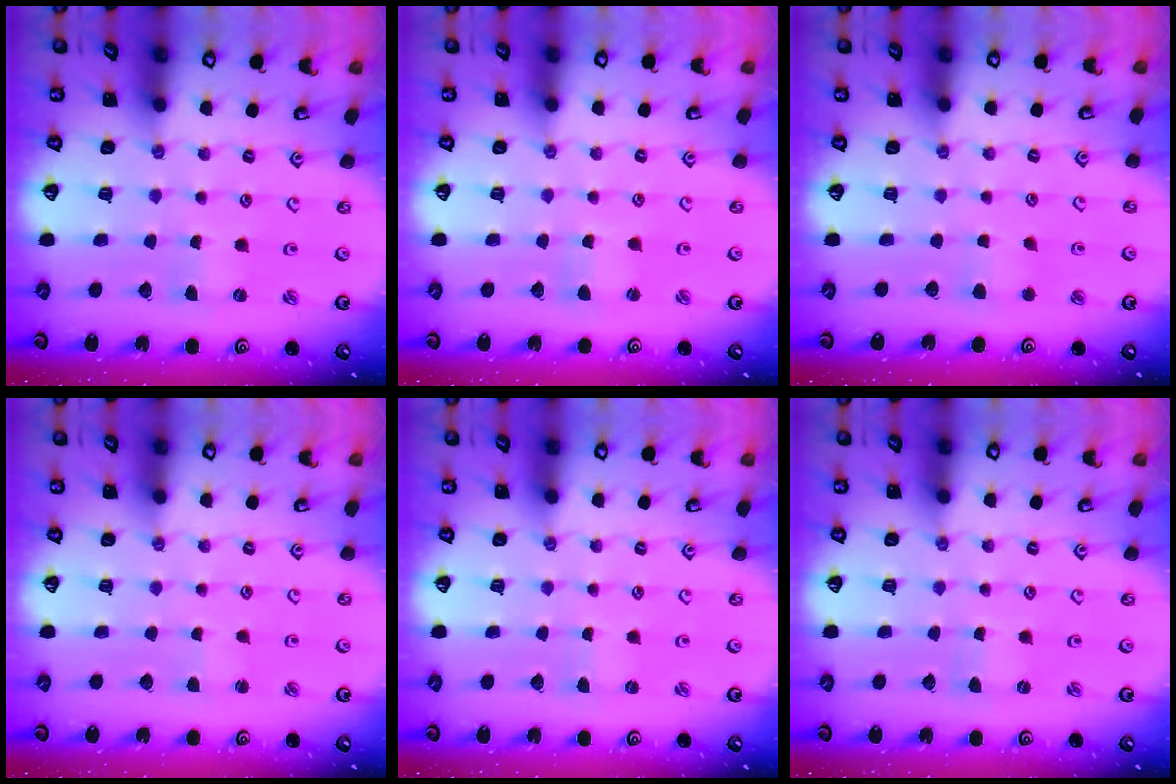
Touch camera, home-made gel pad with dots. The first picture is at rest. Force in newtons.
{"total": 2.2, "press": 2.2, "slide": 0.3}
{"total": 2.5, "press": 2.4, "slide": 0.5}
{"total": 1.3, "press": 1.2, "slide": 0.3}
{"total": 0.0}
{"total": 0.0}